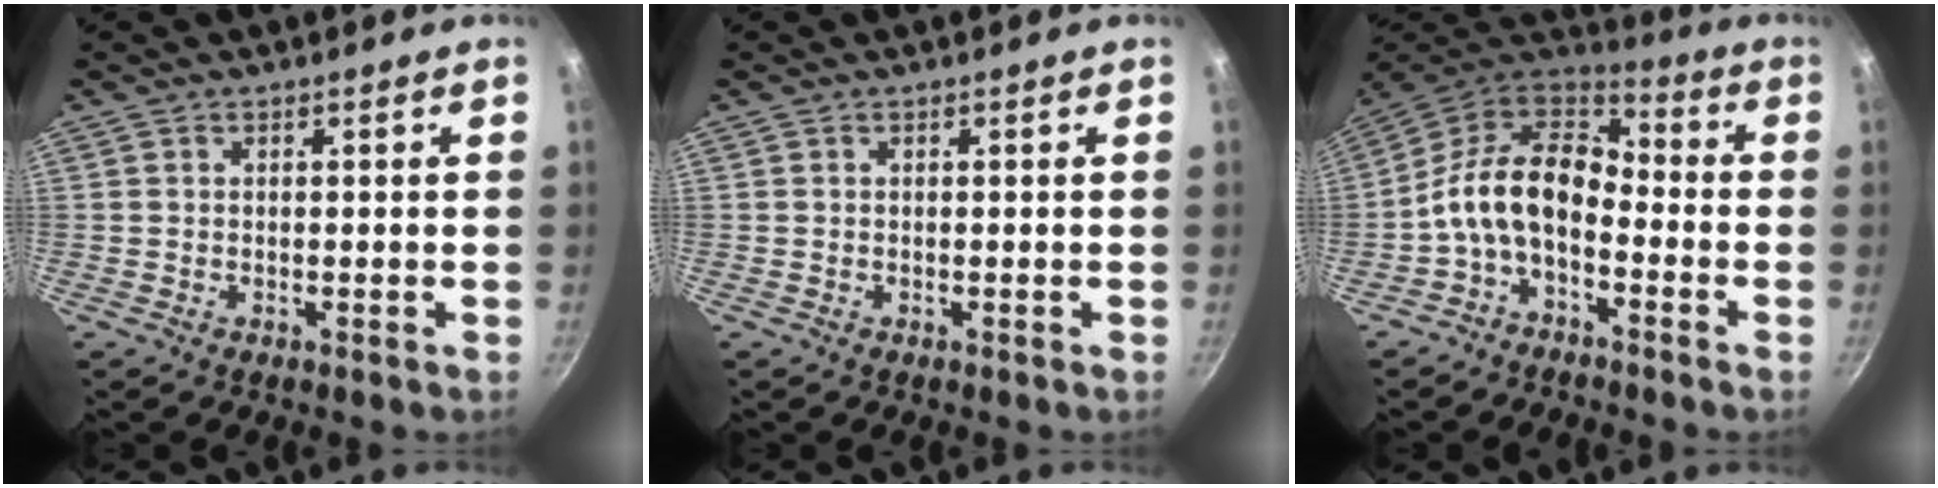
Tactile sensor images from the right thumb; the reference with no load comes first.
{"total": 0.0}
{"total": 13.7, "force": [-3.7, 8.5, 10.1], "torque": [-0.179, 0.058, -0.089]}